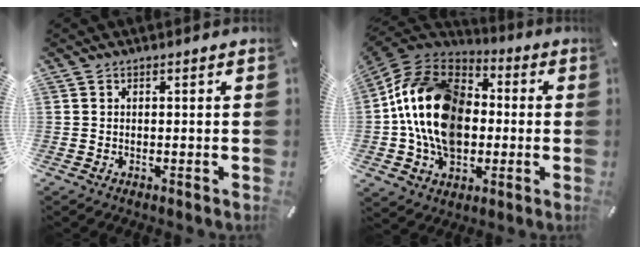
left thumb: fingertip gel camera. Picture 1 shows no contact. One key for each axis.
{"total": 19.3, "fx": -1.5, "fy": 14.9, "fz": 12.1, "tx": -0.252, "ty": 0.025, "tz": -0.028}